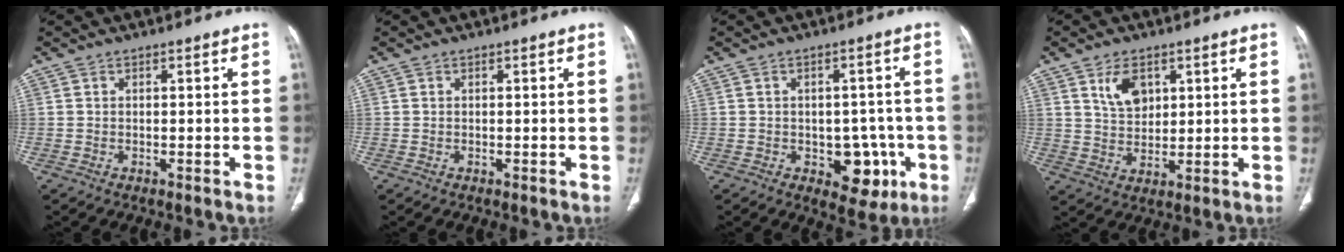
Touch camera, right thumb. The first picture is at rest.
{"total": 0.0}
{"total": 8.3, "force": [-2.7, 5.5, 5.6], "torque": [-0.031, 0.013, -0.026]}
{"total": 6.4, "force": [3.0, 4.0, 3.9], "torque": [-0.055, -0.018, 0.062]}